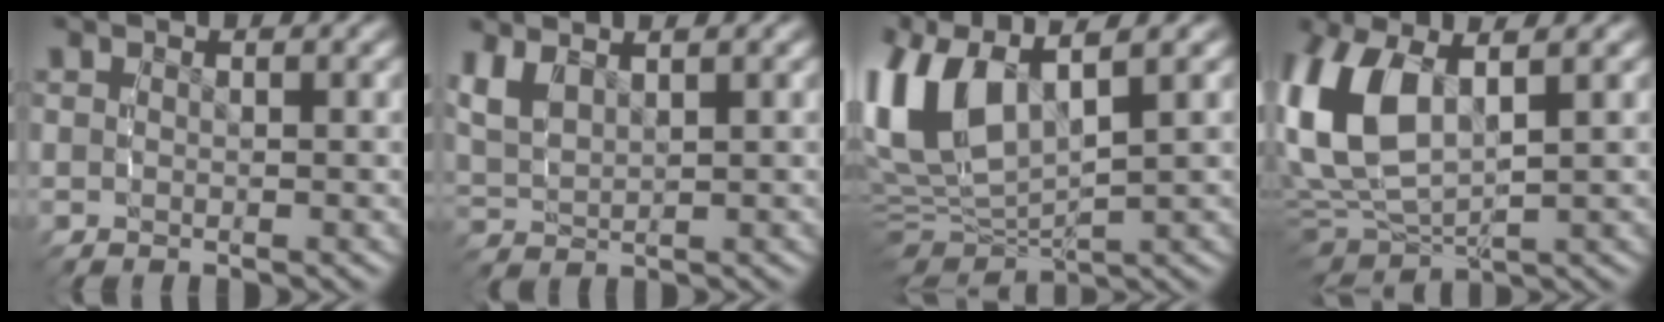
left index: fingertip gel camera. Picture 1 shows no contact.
{"total": 2.8, "force": [1.4, 2.0, 1.5], "torque": [-0.052, 0.000, 0.032]}
{"total": 10.3, "force": [2.3, 7.0, 7.3], "torque": [-0.177, -0.005, 0.041]}
{"total": 8.9, "force": [1.1, 6.0, 6.4], "torque": [-0.186, -0.013, 0.029]}